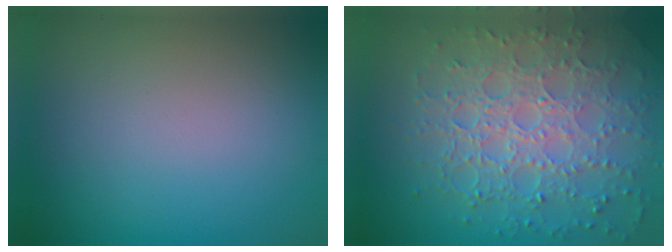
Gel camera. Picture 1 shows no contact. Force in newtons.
{"total": 7.7, "press": 5.6, "slide": 5.4}